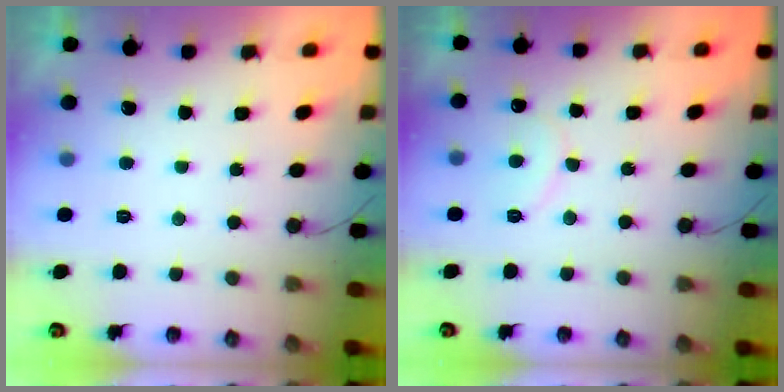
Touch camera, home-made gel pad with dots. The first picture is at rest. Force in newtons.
{"total": 8.5, "press": 8.4, "slide": 0.6}